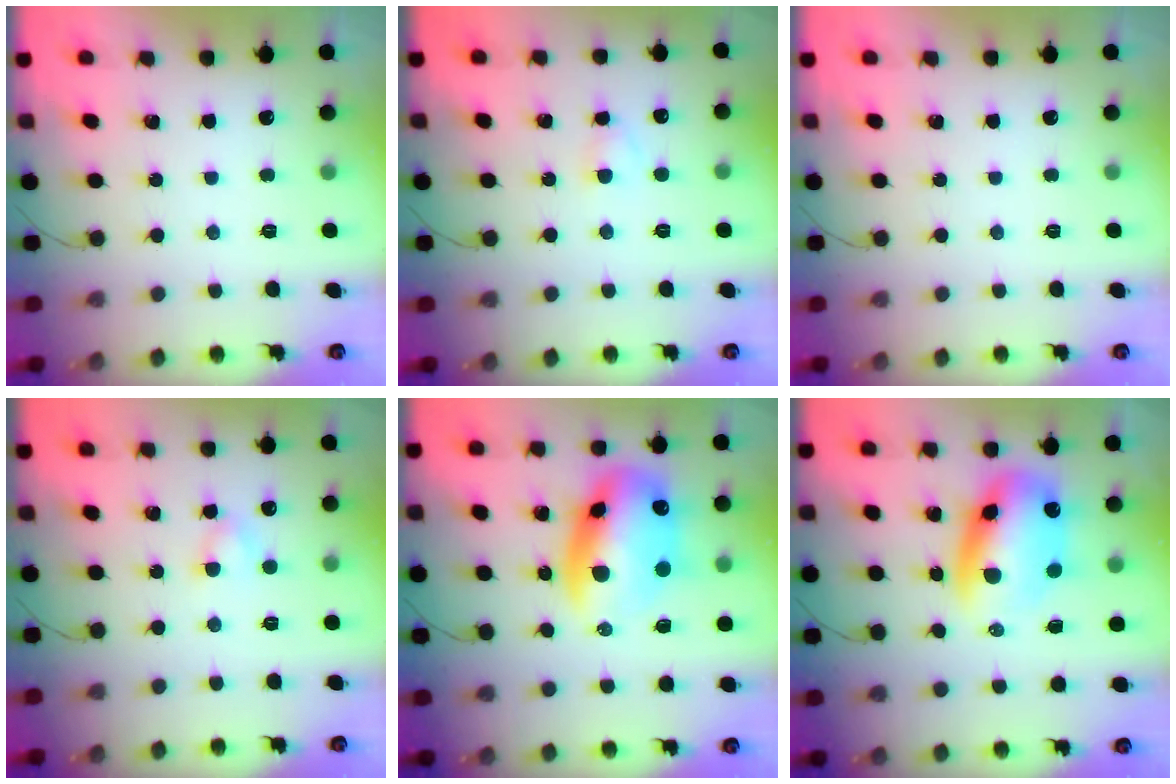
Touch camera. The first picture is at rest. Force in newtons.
{"total": 2.3, "press": 2.1, "slide": 1.0}
{"total": 0.0}
{"total": 3.1, "press": 3.0, "slide": 0.7}
{"total": 15.7, "press": 15.2, "slide": 4.1}
{"total": 13.1, "press": 12.7, "slide": 3.2}